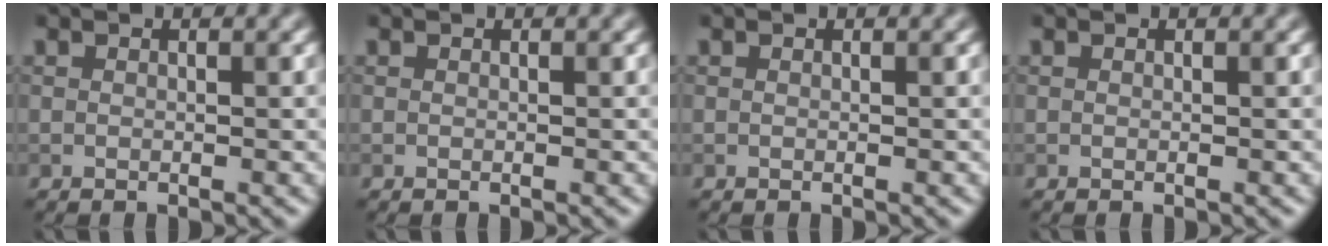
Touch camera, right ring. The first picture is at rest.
{"total": 0.0}
{"total": 0.0}
{"total": 0.0}